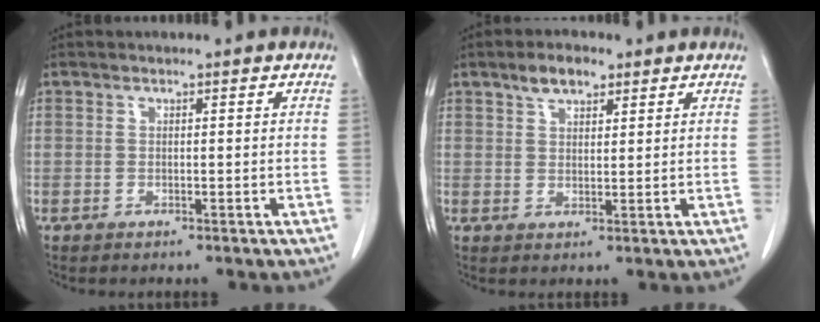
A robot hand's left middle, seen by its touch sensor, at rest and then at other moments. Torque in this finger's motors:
{"motor_torque": [0.33, -0.29, 0.02, 0.02]}